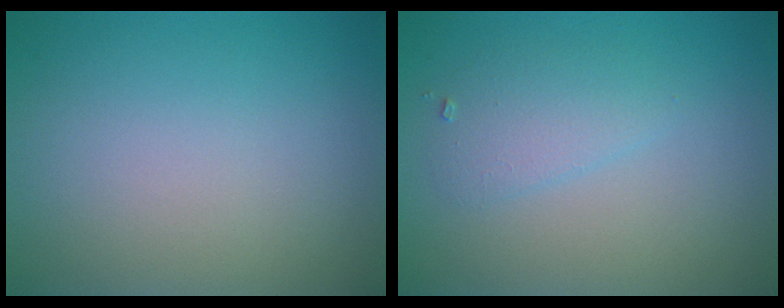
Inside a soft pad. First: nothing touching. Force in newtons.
{"total": 2.0, "press": 2.0, "slide": 0.1}